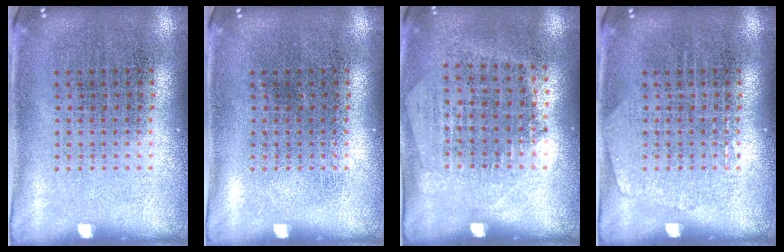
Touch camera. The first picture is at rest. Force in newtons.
{"total": 0.0}
{"total": 1.2, "press": 1.0, "slide": 0.6}
{"total": 0.9, "press": 0.9, "slide": 0.0}